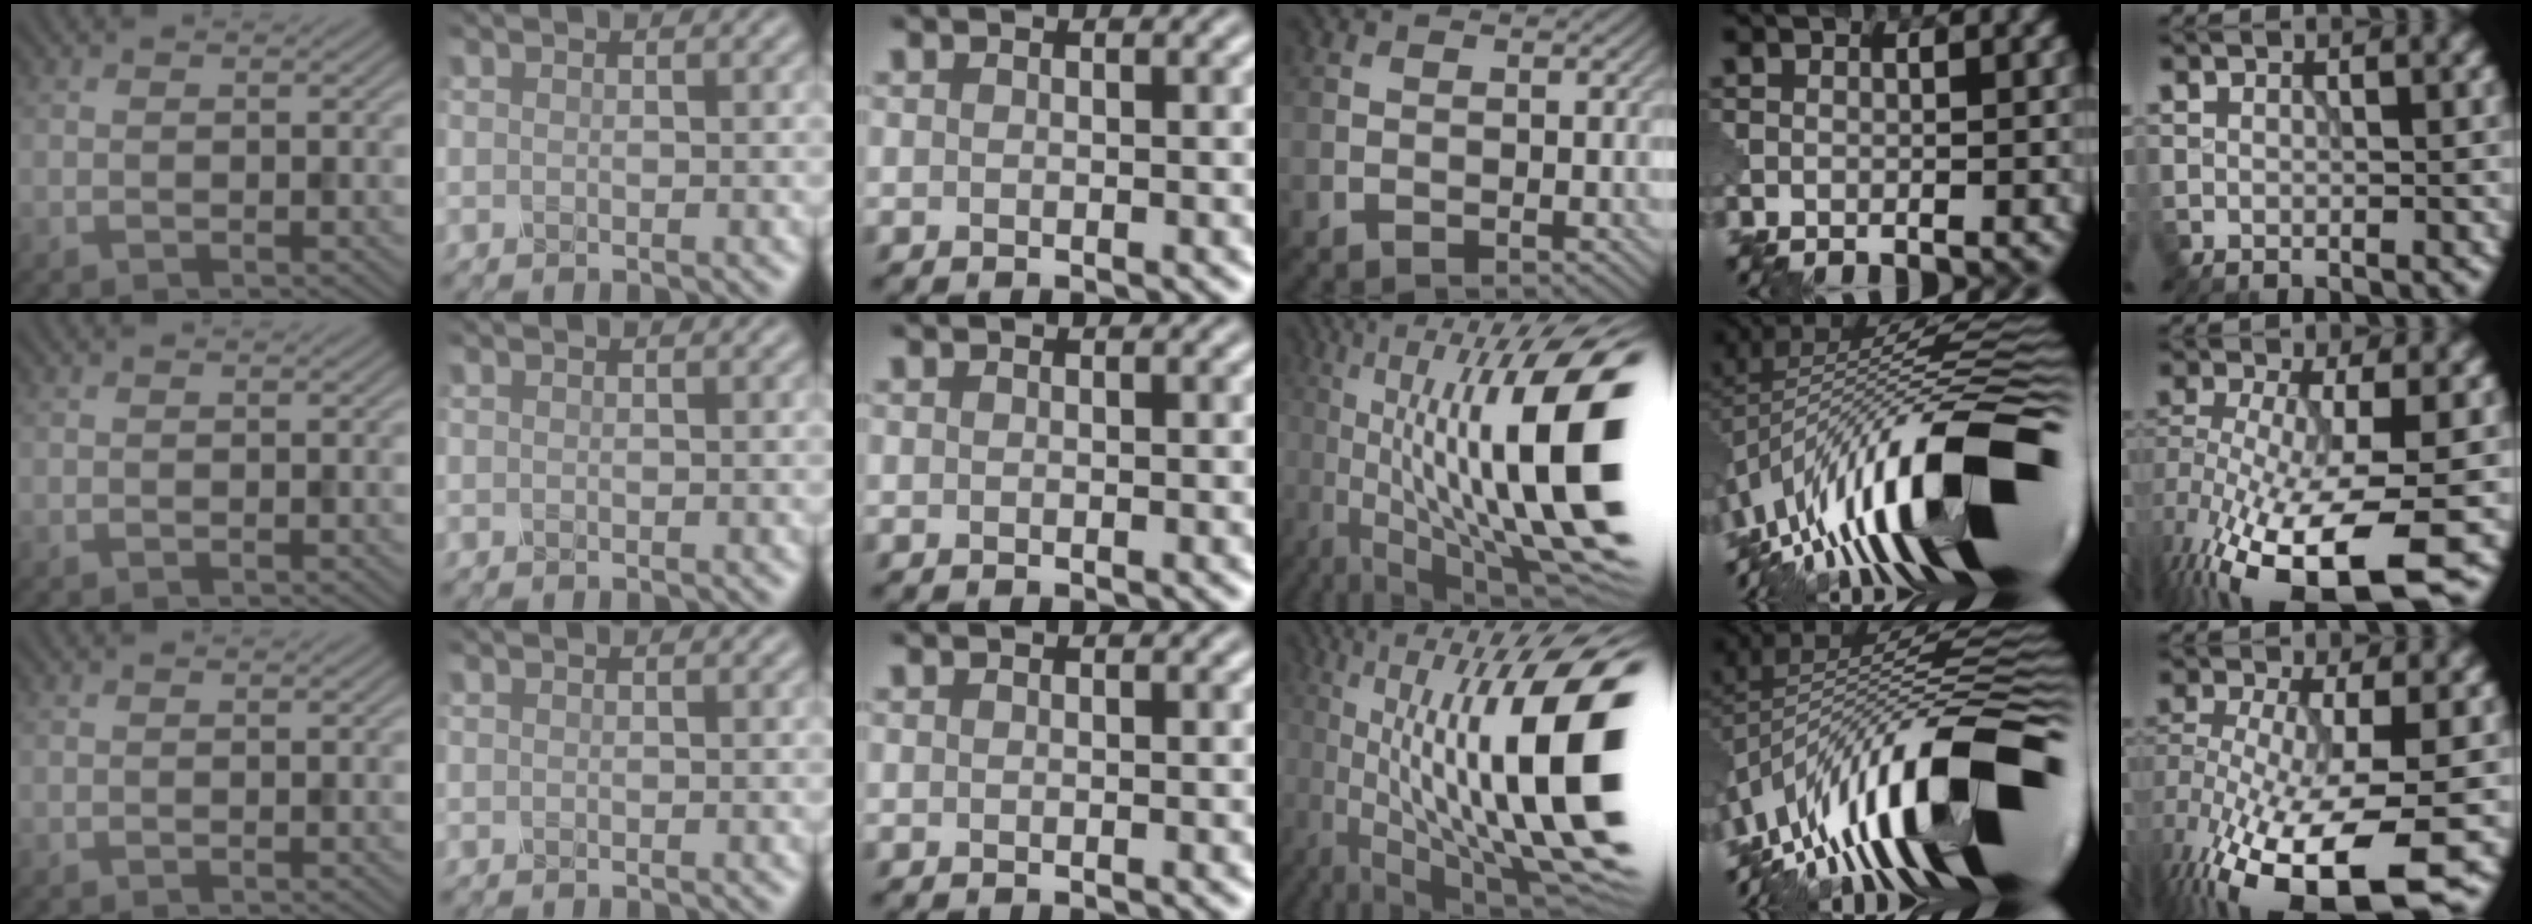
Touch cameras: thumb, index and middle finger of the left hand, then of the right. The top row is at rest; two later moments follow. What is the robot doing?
{"motion": "shake", "object": "plastic piggy bank"}